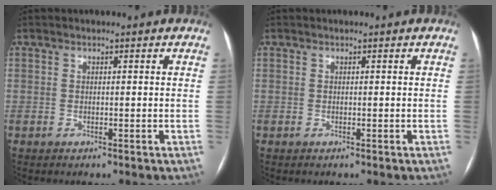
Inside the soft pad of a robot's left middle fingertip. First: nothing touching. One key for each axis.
{"total": 0.0}